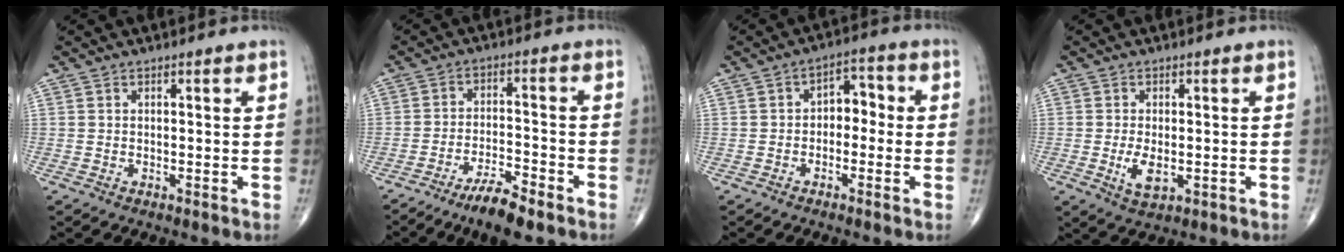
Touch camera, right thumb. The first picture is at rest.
{"total": 7.4, "force": [-5.6, 1.5, 4.7], "torque": [-0.084, 0.031, -0.098]}
{"total": 5.2, "force": [-0.8, 3.6, 3.6], "torque": [-0.027, 0.028, -0.025]}
{"total": 4.4, "force": [-0.9, 2.2, 3.7], "torque": [-0.068, -0.008, -0.012]}